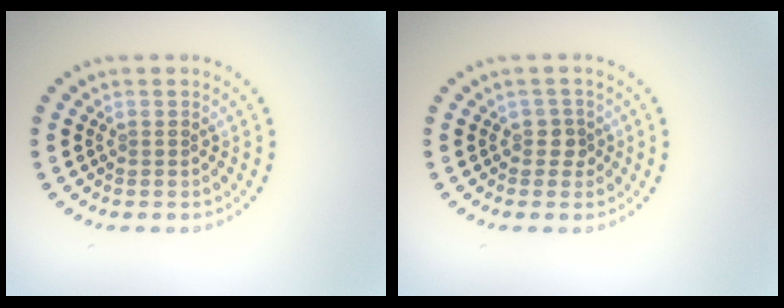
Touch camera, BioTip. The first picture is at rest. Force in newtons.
{"total": 1.3, "press": 1.0, "slide": 0.7}